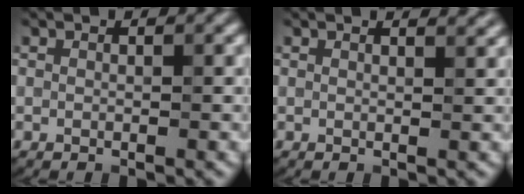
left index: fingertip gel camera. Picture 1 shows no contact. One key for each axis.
{"total": 1.8, "fx": 1.6, "fy": 0.5, "fz": 0.8, "tx": -0.005, "ty": 0.003, "tz": 0.011}